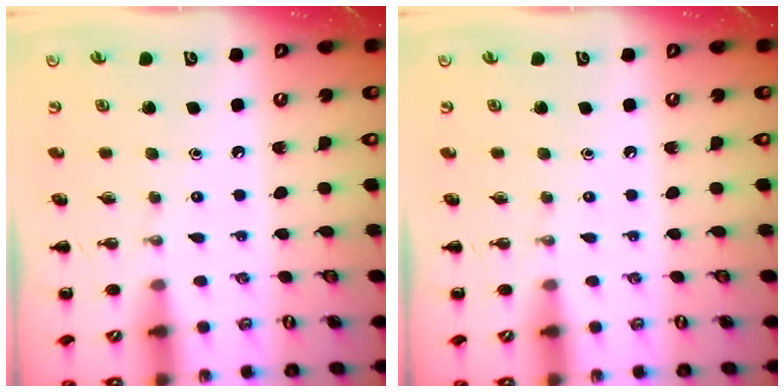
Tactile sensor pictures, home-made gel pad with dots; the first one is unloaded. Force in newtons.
{"total": 0.0}